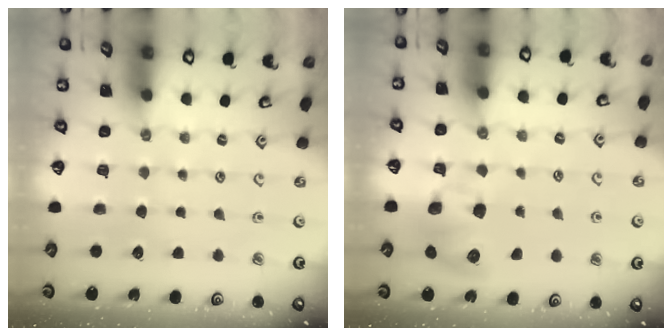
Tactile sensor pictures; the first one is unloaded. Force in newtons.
{"total": 8.1, "press": 8.0, "slide": 1.1}